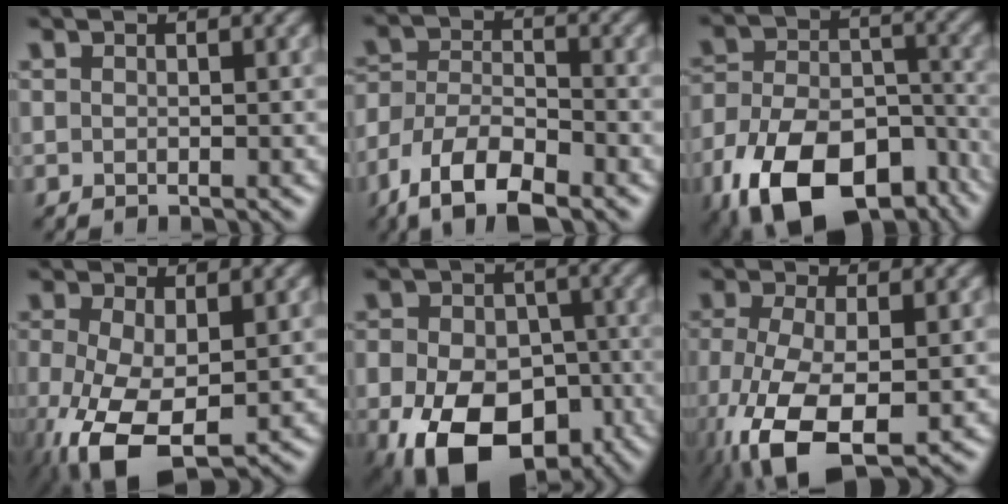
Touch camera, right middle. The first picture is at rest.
{"total": 8.4, "force": [-5.6, 3.5, 5.3], "torque": [-0.101, -0.006, -0.107]}
{"total": 14.1, "force": [-8.5, 7.8, 8.1], "torque": [-0.174, -0.027, -0.137]}
{"total": 8.1, "force": [-2.5, 3.8, 6.7], "torque": [-0.154, -0.022, -0.044]}
{"total": 14.8, "force": [-5.9, 9.8, 9.4], "torque": [-0.163, -0.042, -0.096]}
{"total": 9.4, "force": [-4.1, 4.0, 7.5], "torque": [-0.170, -0.025, -0.072]}